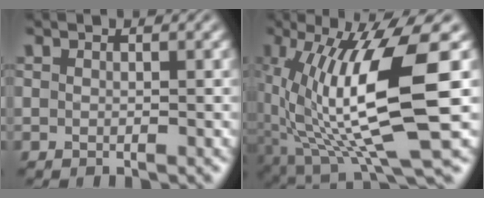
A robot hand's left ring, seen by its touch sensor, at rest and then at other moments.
{"total": 11.5, "force": [0.1, 2.5, 11.2], "torque": [-0.201, -0.009, 0.004]}